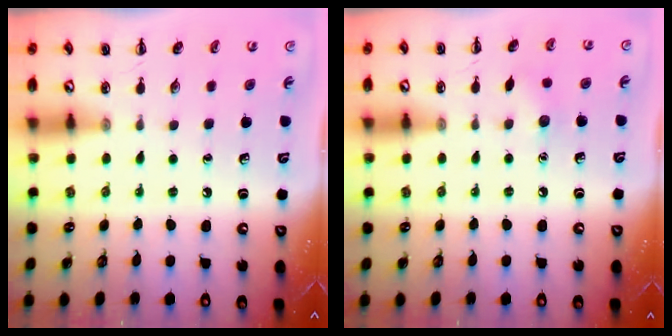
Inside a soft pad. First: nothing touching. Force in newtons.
{"total": 5.0, "press": 4.8, "slide": 1.4}